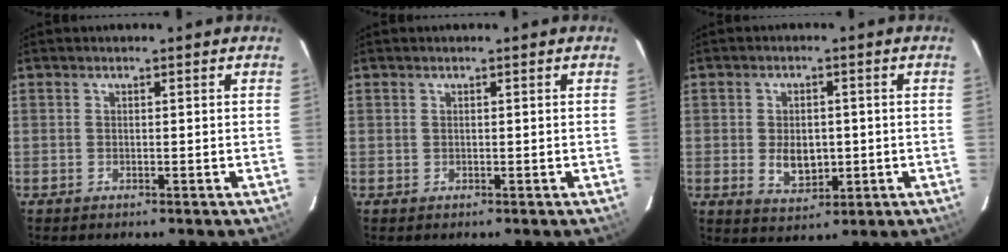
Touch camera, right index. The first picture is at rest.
{"total": 0.0}
{"total": 6.2, "force": [-0.7, 4.2, 4.6], "torque": [-0.085, -0.007, -0.002]}